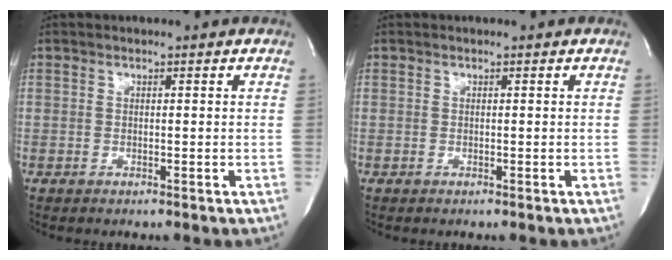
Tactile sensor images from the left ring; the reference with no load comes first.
{"total": 0.0}